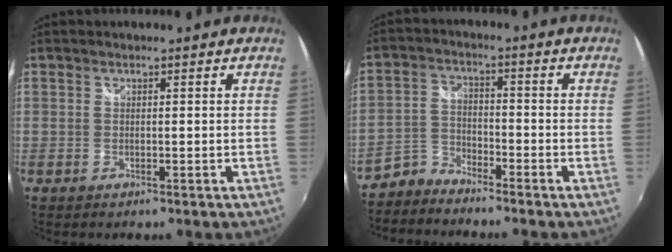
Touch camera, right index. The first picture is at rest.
{"total": 4.7, "force": [-4.4, 1.6, 0.5], "torque": [-0.013, 0.012, -0.096]}